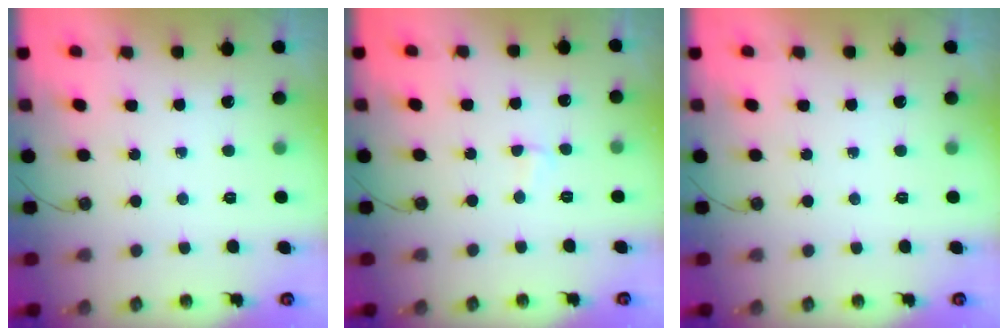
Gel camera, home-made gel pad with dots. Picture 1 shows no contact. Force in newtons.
{"total": 3.7, "press": 1.9, "slide": 3.2}
{"total": 0.0}